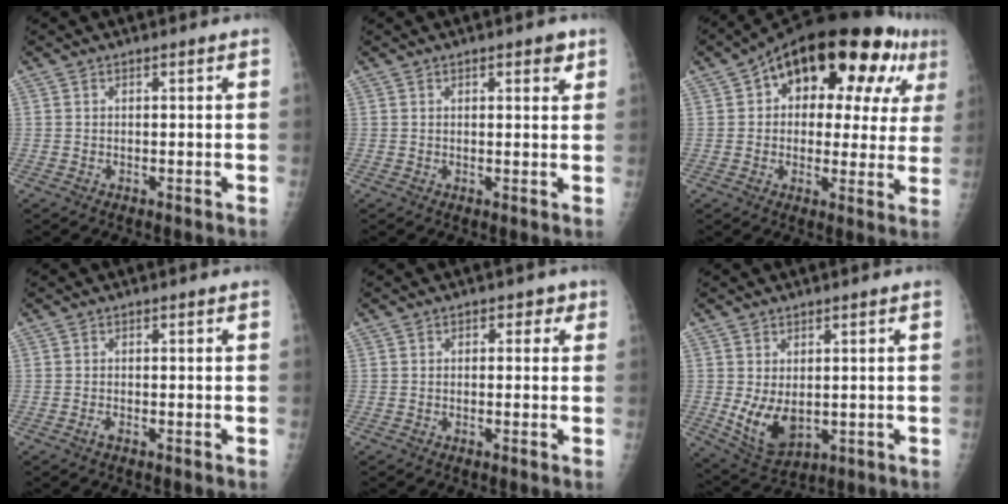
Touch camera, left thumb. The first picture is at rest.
{"total": 2.9, "force": [1.6, 1.2, 2.1], "torque": [-0.014, -0.005, 0.019]}
{"total": 22.0, "force": [8.7, 11.8, 16.4], "torque": [-0.188, 0.022, 0.116]}
{"total": 0.9, "force": [-0.6, 0.2, 0.6], "torque": [-0.017, 0.000, -0.010]}
{"total": 2.4, "force": [0.7, 1.8, 1.4], "torque": [0.010, 0.004, -0.001]}
{"total": 8.0, "force": [-0.5, 5.1, 6.2], "torque": [-0.099, -0.018, 0.012]}